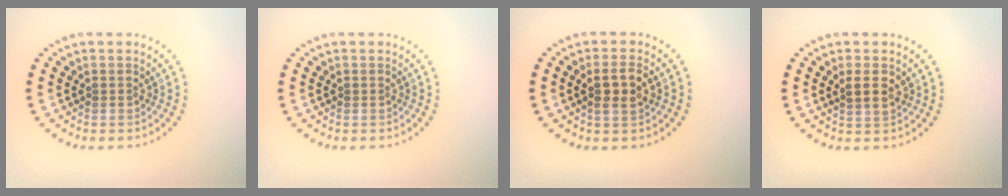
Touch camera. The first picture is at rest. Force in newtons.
{"total": 0.0}
{"total": 2.5, "press": 2.4, "slide": 0.6}
{"total": 2.4, "press": 2.3, "slide": 0.8}